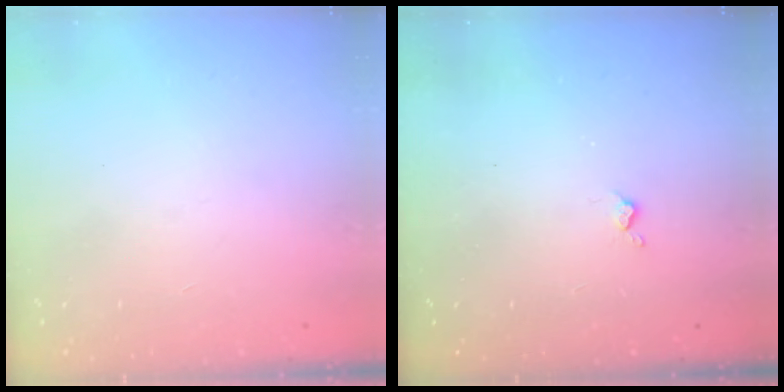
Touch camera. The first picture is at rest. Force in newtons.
{"total": 2.2, "press": 2.1, "slide": 0.5}